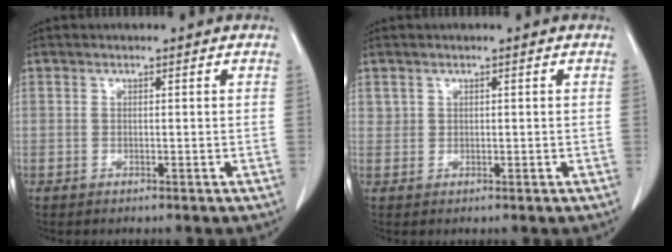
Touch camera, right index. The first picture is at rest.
{"total": 0.8, "force": [0.4, 0.7, 0.0], "torque": [0.010, 0.006, 0.007]}